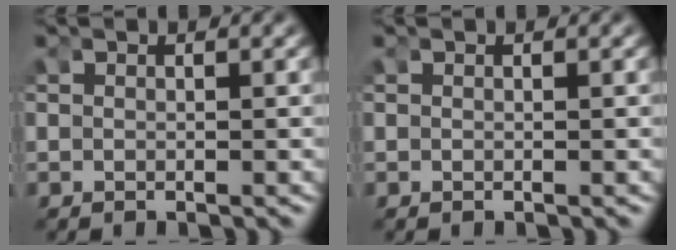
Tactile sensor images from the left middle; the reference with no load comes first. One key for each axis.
{"total": 0.0}